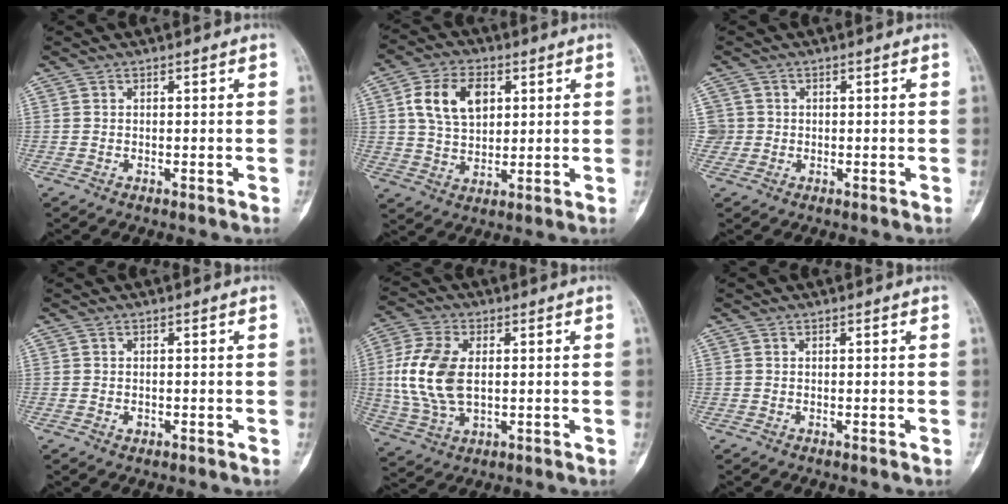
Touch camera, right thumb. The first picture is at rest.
{"total": 10.8, "force": [3.2, 7.0, 7.6], "torque": [-0.125, -0.002, 0.060]}
{"total": 2.7, "force": [0.2, 2.7, 0.0], "torque": [0.018, 0.006, 0.005]}
{"total": 0.9, "force": [-0.3, 0.7, 0.4], "torque": [-0.004, 0.003, -0.004]}
{"total": 13.1, "force": [0.9, 7.7, 10.5], "torque": [-0.228, 0.001, 0.020]}
{"total": 0.0}